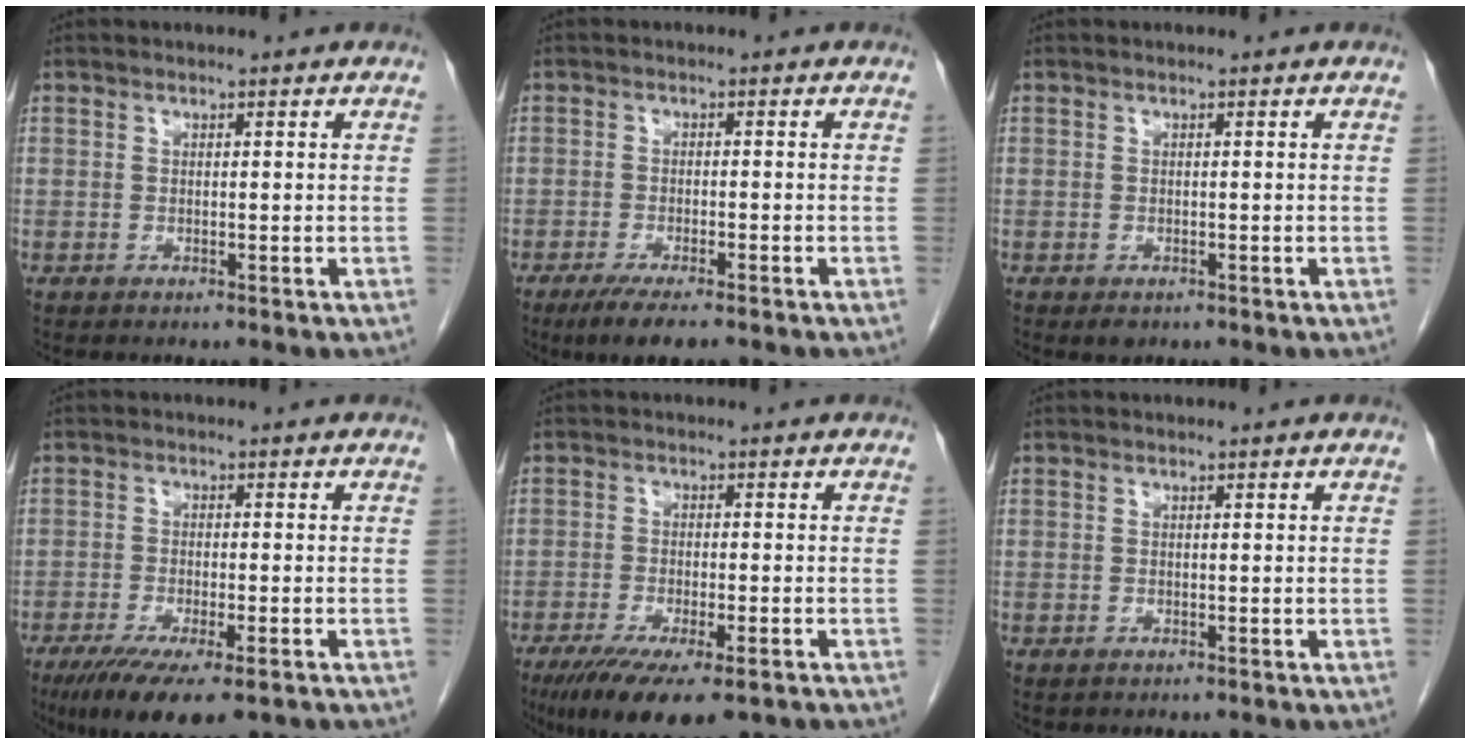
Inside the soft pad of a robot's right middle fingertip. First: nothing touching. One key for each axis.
{"total": 6.1, "fx": -4.4, "fy": 1.0, "fz": 4.1, "tx": -0.068, "ty": -0.016, "tz": -0.067}
{"total": 1.1, "fx": -0.6, "fy": 0.7, "fz": 0.6, "tx": -0.007, "ty": 0.000, "tz": -0.003}
{"total": 10.5, "fx": -7.0, "fy": 2.5, "fz": 7.4, "tx": -0.116, "ty": -0.023, "tz": -0.108}
{"total": 12.0, "fx": -8.1, "fy": 3.0, "fz": 8.2, "tx": -0.134, "ty": -0.025, "tz": -0.124}
{"total": 0.0}